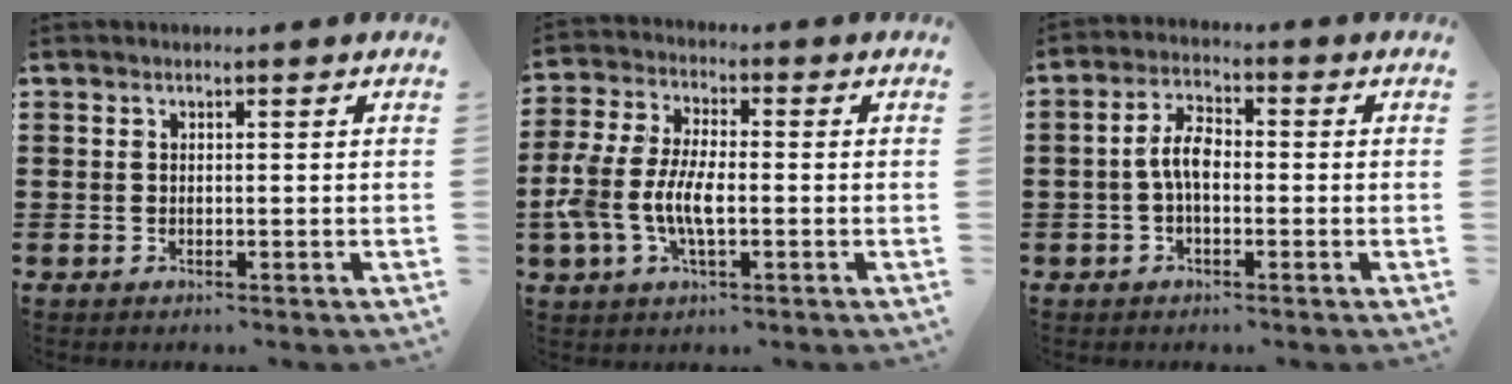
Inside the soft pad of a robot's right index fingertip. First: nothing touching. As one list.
[{"total": 7.7, "force": [-2.0, 3.6, 6.5], "torque": [-0.161, -0.007, -0.047]}, {"total": 4.9, "force": [-0.7, 2.4, 4.2], "torque": [-0.090, 0.005, -0.016]}]